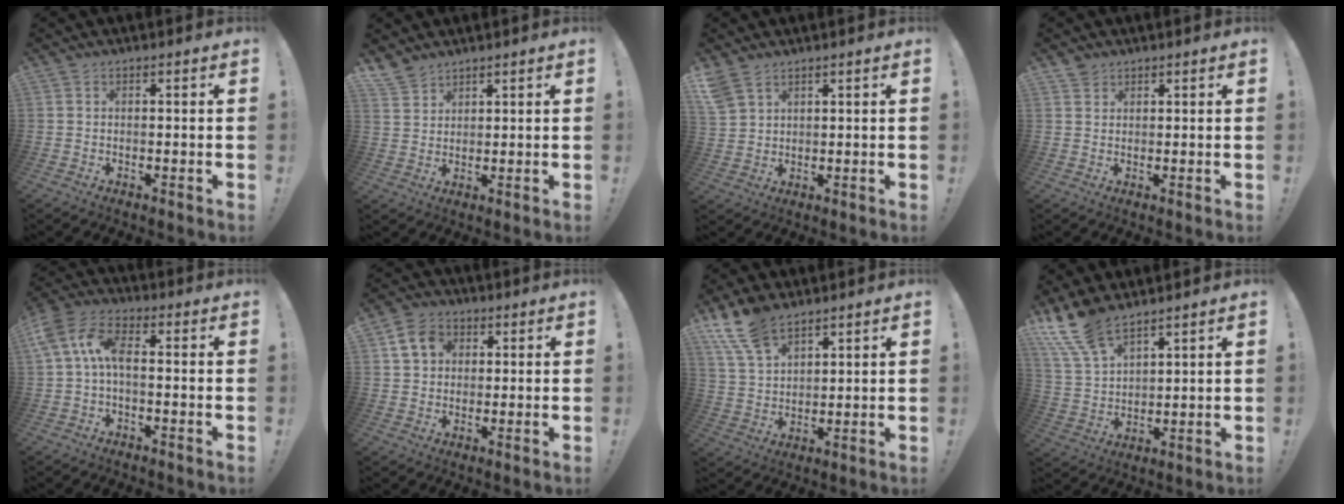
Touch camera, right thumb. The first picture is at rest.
{"total": 5.0, "force": [4.3, 2.3, 1.0], "torque": [-0.021, -0.029, 0.084]}
{"total": 5.3, "force": [4.0, 2.8, 2.2], "torque": [-0.044, -0.016, 0.080]}
{"total": 2.1, "force": [1.8, 1.1, 0.2], "torque": [0.008, -0.013, 0.032]}
{"total": 10.0, "force": [0.7, 4.9, 8.6], "torque": [-0.195, 0.002, 0.013]}
{"total": 8.5, "force": [3.1, 6.8, 4.1], "torque": [-0.076, 0.006, 0.066]}
{"total": 11.4, "force": [8.1, 5.7, 5.6], "torque": [-0.106, -0.037, 0.158]}
{"total": 11.0, "force": [8.9, 4.2, 4.9], "torque": [-0.107, -0.045, 0.172]}